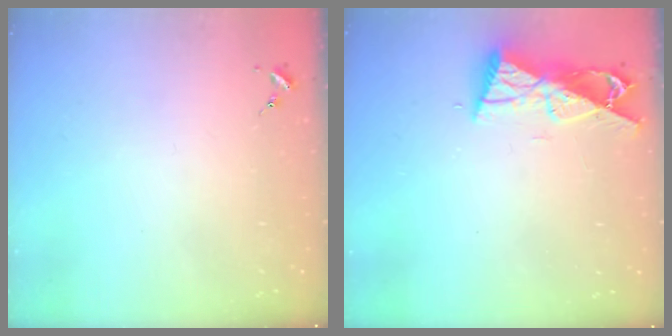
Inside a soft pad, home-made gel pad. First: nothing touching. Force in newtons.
{"total": 8.8, "press": 8.7, "slide": 1.0}